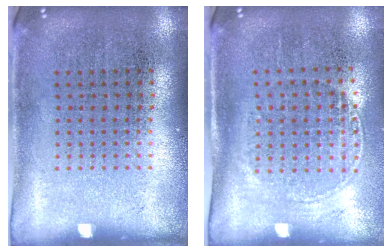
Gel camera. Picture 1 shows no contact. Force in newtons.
{"total": 1.5, "press": 1.2, "slide": 0.8}